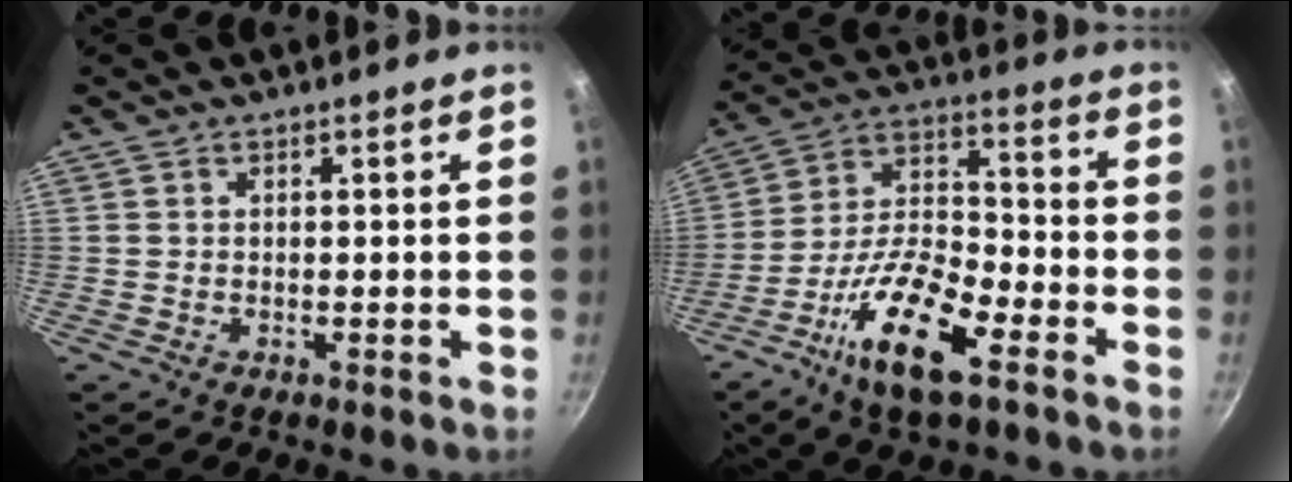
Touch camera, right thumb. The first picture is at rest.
{"total": 16.2, "force": [-8.5, 5.7, 12.6], "torque": [-0.232, 0.044, -0.166]}